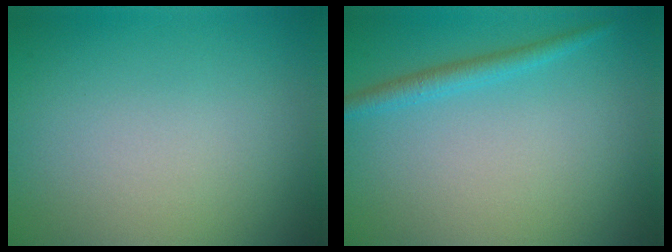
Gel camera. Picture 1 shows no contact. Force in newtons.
{"total": 1.8, "press": 1.8, "slide": 0.2}